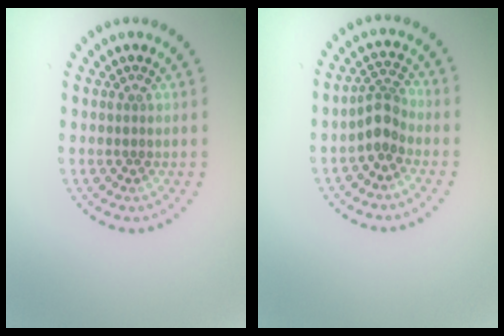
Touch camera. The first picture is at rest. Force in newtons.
{"total": 2.5, "press": 2.0, "slide": 1.6}